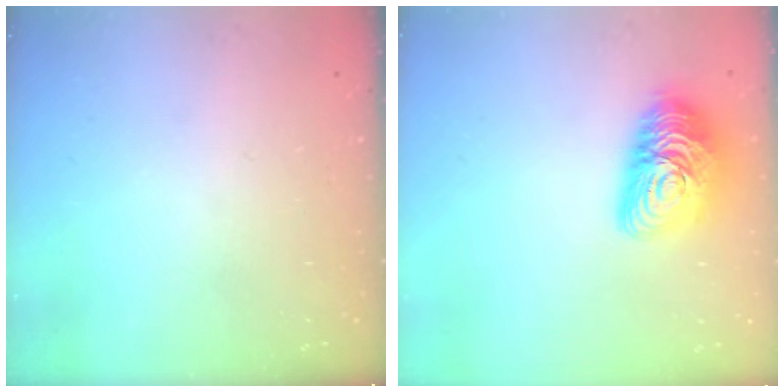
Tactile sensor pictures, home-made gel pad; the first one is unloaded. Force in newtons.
{"total": 14.9, "press": 14.9, "slide": 0.7}